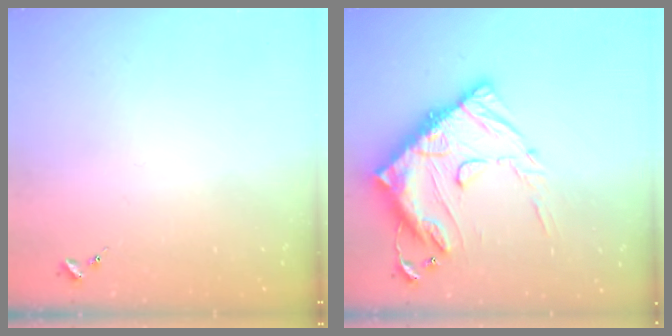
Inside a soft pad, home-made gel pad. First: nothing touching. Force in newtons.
{"total": 21.5, "press": 21.4, "slide": 2.1}